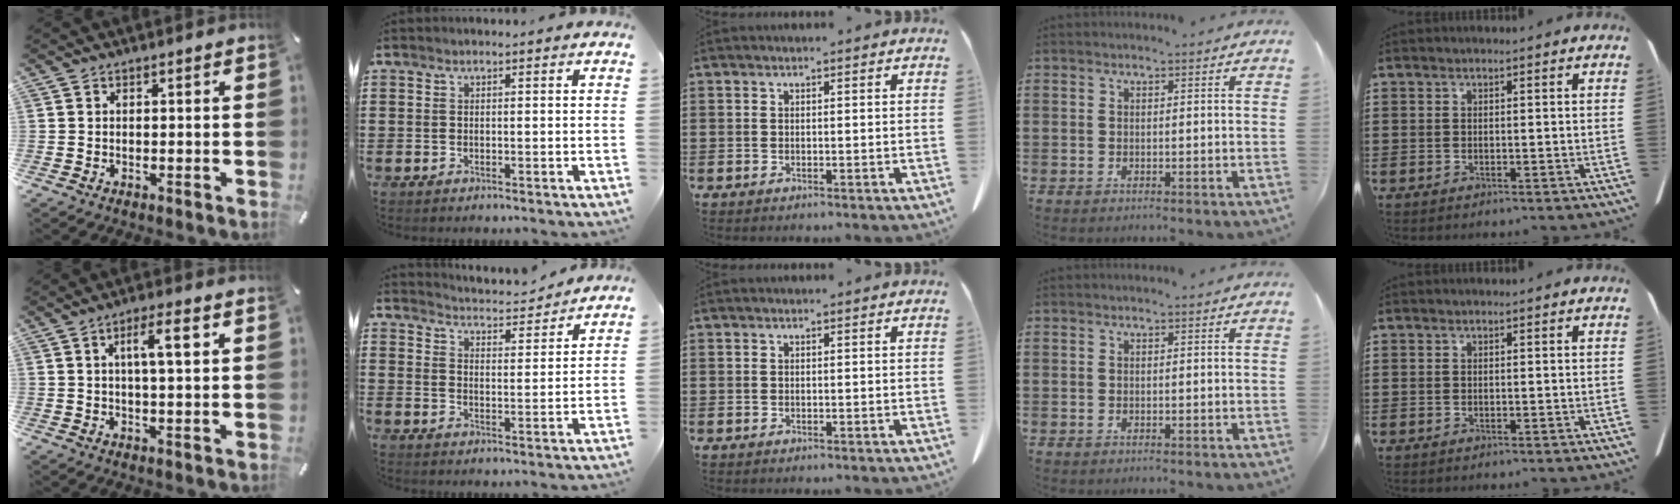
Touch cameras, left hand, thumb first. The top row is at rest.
{"thumb": {"total": 7.5, "force": [2.2, 1.5, 7.0], "torque": [-0.125, -0.002, 0.030]}, "index": {"total": 3.7, "force": [3.7, -0.3, 0.2], "torque": [-0.023, -0.031, 0.060]}}